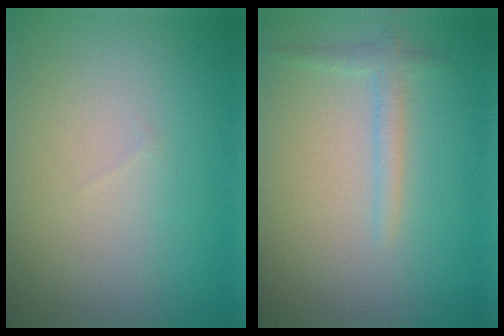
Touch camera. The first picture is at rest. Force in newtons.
{"total": 1.5, "press": 1.5, "slide": 0.2}